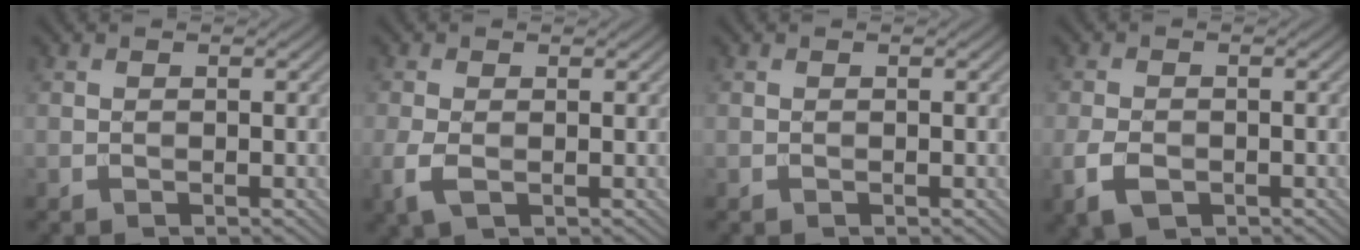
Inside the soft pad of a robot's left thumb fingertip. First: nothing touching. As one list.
[{"total": 2.8, "force": [-0.6, 1.5, 2.3], "torque": [-0.069, -0.007, -0.015]}, {"total": 0.0}, {"total": 3.6, "force": [-1.6, 2.1, 2.4], "torque": [-0.060, -0.010, -0.033]}]